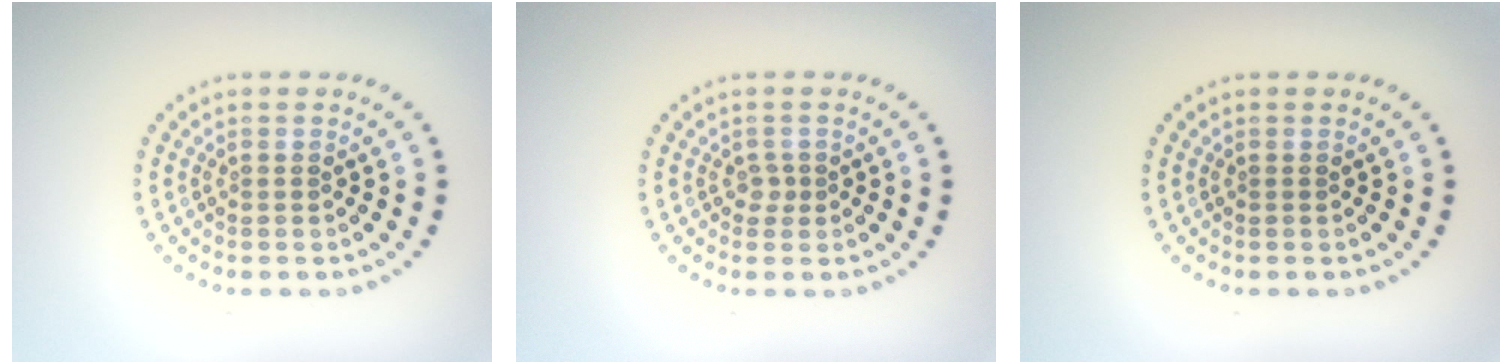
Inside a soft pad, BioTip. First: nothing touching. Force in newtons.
{"total": 1.0, "press": 0.7, "slide": 0.6}
{"total": 0.0}